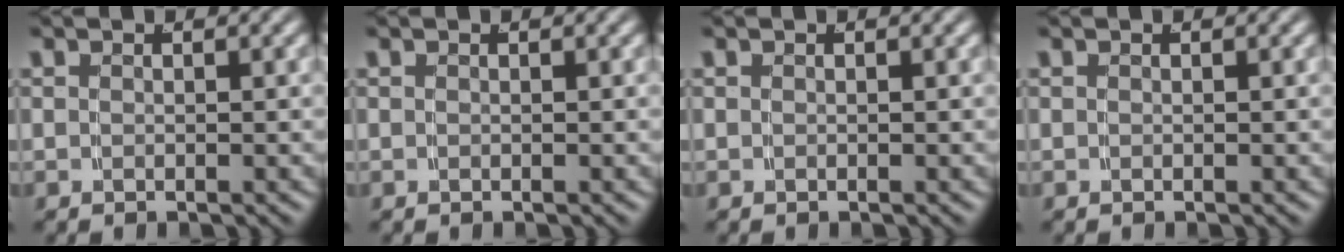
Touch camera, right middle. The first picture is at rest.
{"total": 0.0}
{"total": 0.0}
{"total": 0.0}